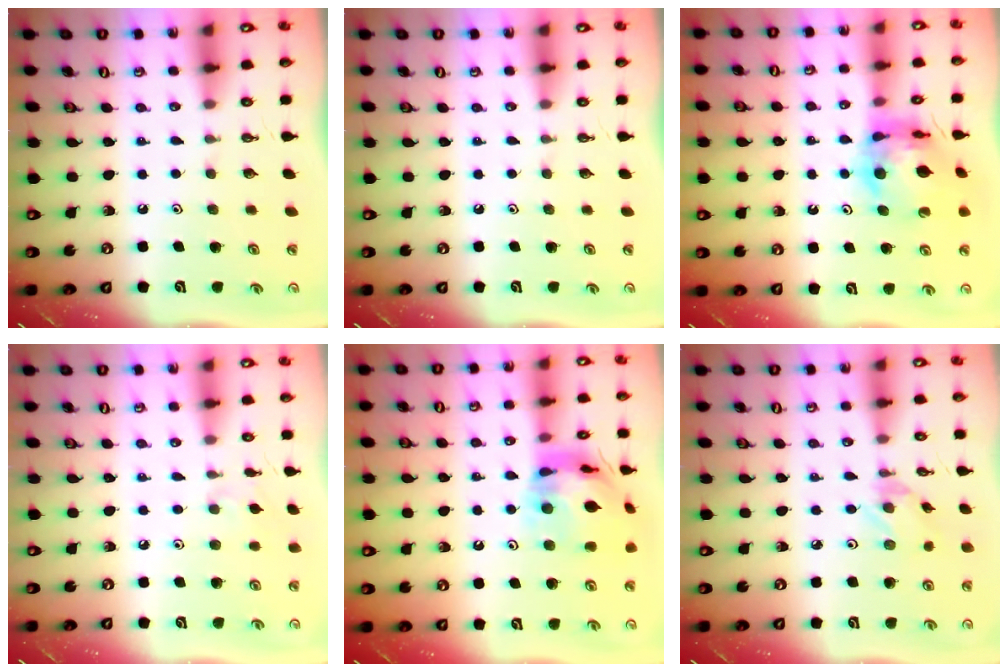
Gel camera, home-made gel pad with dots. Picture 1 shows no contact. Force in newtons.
{"total": 0.0}
{"total": 13.0, "press": 13.0, "slide": 1.5}
{"total": 2.2, "press": 2.2, "slide": 0.5}
{"total": 16.2, "press": 16.1, "slide": 1.9}
{"total": 1.3, "press": 1.3, "slide": 0.1}